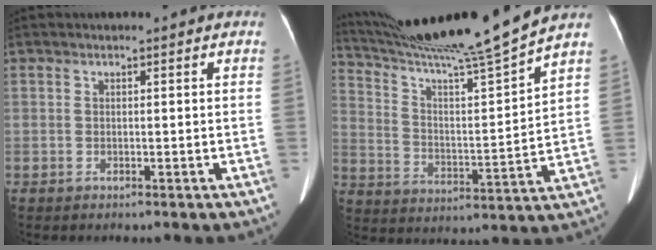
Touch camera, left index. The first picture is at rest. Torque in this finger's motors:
{"motor_torque": [-0.17, -0.64, 0.01, 0.03]}